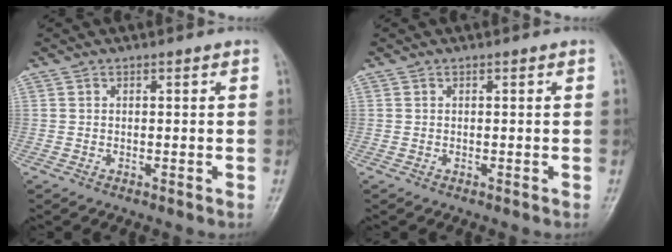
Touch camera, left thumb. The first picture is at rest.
{"total": 0.0}